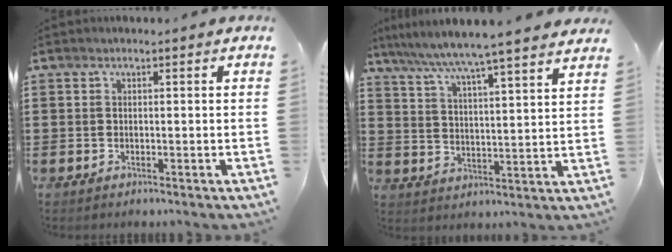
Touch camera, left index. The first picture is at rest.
{"total": 6.1, "force": [5.5, -1.2, 2.3], "torque": [-0.068, -0.040, 0.089]}